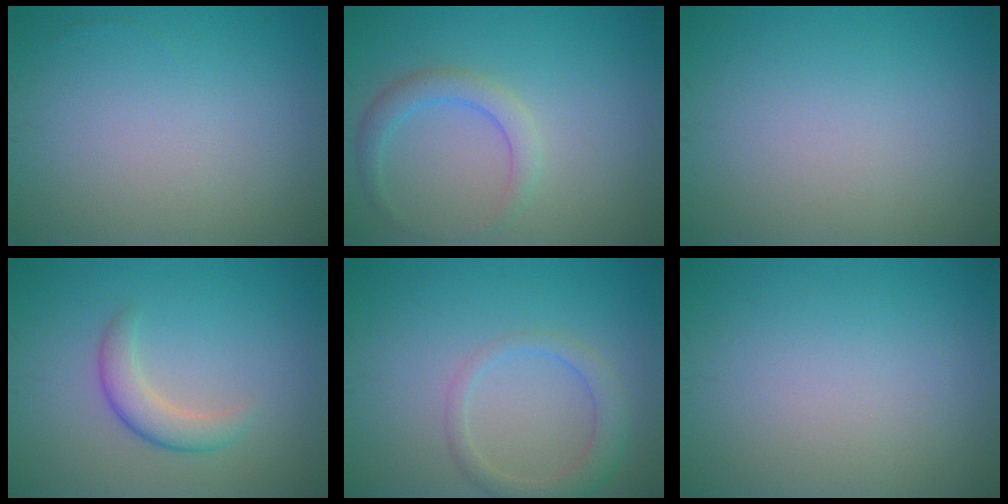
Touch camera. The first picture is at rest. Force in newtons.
{"total": 2.4, "press": 2.4, "slide": 0.1}
{"total": 0.0}
{"total": 2.8, "press": 2.8, "slide": 0.2}
{"total": 2.6, "press": 2.6, "slide": 0.1}
{"total": 0.0}